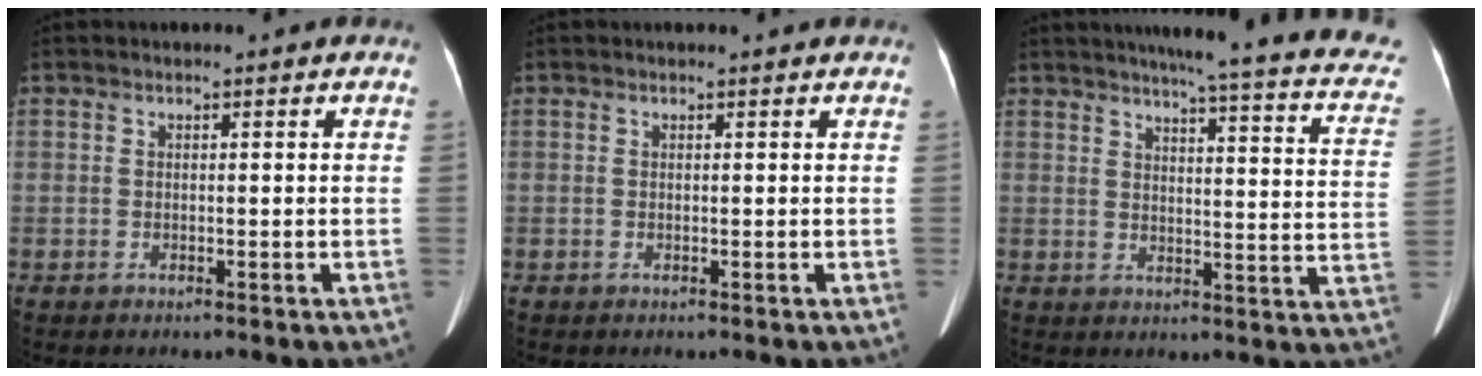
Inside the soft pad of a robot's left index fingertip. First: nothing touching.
{"total": 0.9, "force": [0.9, 0.0, 0.2], "torque": [-0.009, 0.006, 0.011]}
{"total": 21.7, "force": [18.1, 1.9, 11.8], "torque": [-0.148, -0.035, 0.193]}